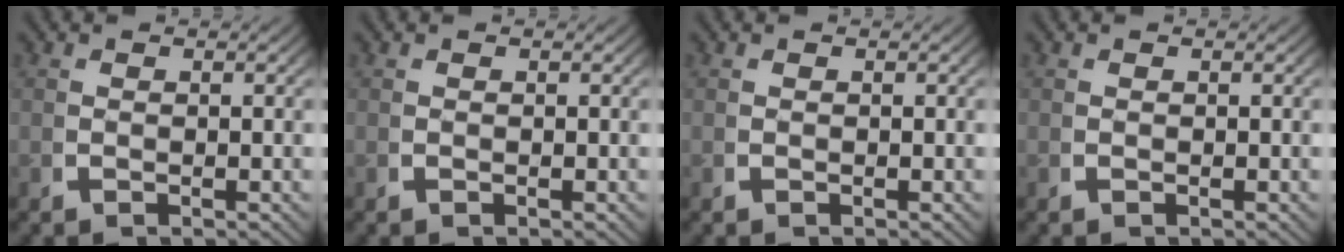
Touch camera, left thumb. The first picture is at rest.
{"total": 0.0}
{"total": 0.0}
{"total": 0.0}